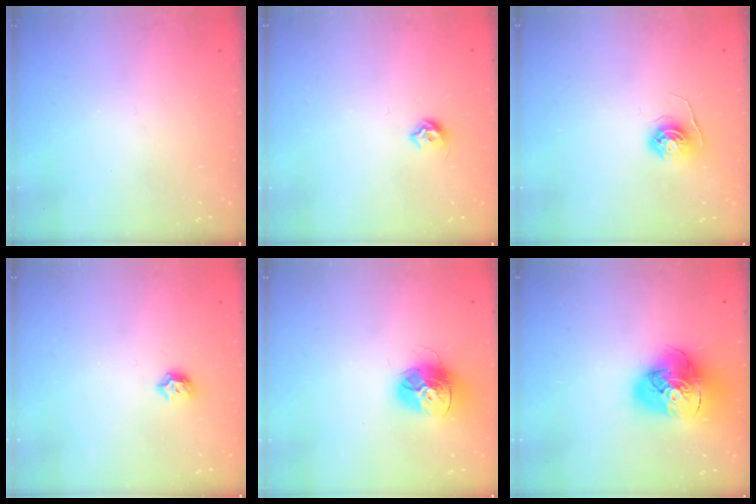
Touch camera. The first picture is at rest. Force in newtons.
{"total": 6.0, "press": 5.9, "slide": 1.0}
{"total": 5.6, "press": 5.5, "slide": 0.6}
{"total": 5.6, "press": 5.6, "slide": 0.8}
{"total": 14.5, "press": 14.4, "slide": 1.5}
{"total": 17.1, "press": 17.0, "slide": 2.1}